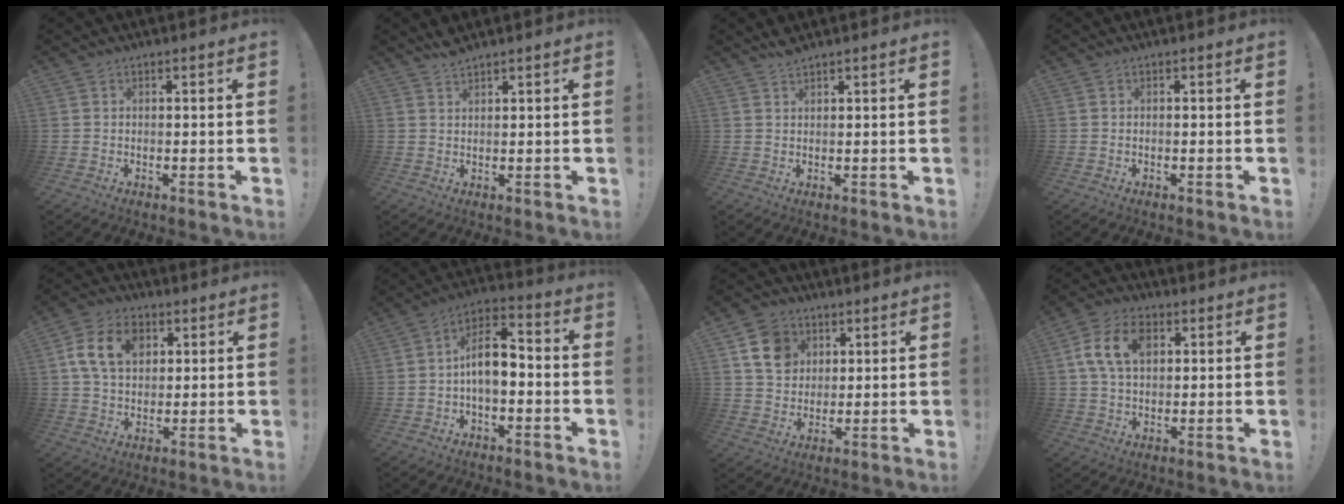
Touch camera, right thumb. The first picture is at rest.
{"total": 2.8, "force": [2.6, 0.5, 0.8], "torque": [-0.013, -0.013, 0.046]}
{"total": 2.3, "force": [2.1, 0.4, 0.7], "torque": [-0.008, -0.009, 0.037]}
{"total": 0.0}
{"total": 12.8, "force": [4.3, 9.3, 7.8], "torque": [-0.127, 0.002, 0.082]}
{"total": 10.3, "force": [-1.1, 5.7, 8.5], "torque": [-0.156, 0.015, -0.016]}
{"total": 12.2, "force": [4.9, 10.1, 4.9], "torque": [-0.073, -0.009, 0.101]}
{"total": 11.7, "force": [3.2, 7.8, 8.1], "torque": [-0.149, 0.011, 0.060]}